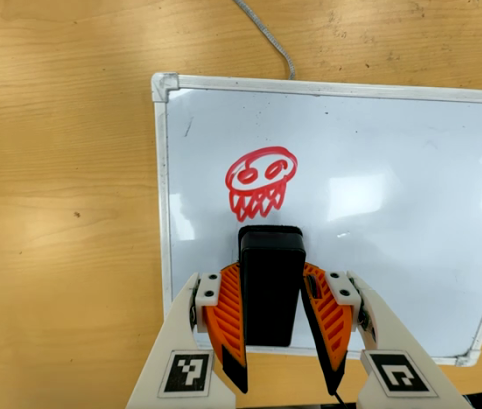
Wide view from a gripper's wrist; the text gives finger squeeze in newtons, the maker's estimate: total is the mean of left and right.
{"total": 6.3, "left": 5.0, "right": 7.6}